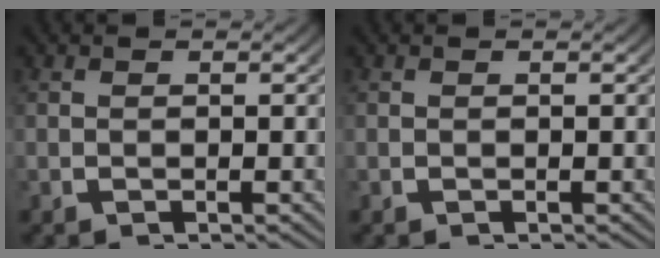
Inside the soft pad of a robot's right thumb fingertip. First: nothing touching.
{"total": 0.0}